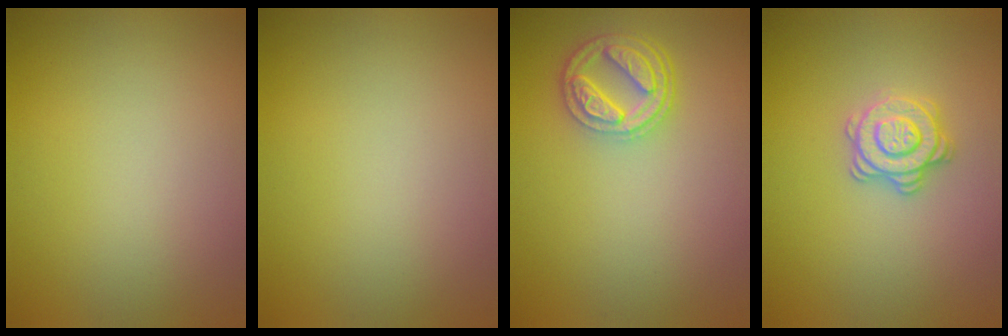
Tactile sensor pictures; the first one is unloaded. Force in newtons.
{"total": 0.0}
{"total": 4.3, "press": 3.6, "slide": 2.3}
{"total": 2.9, "press": 2.7, "slide": 1.1}